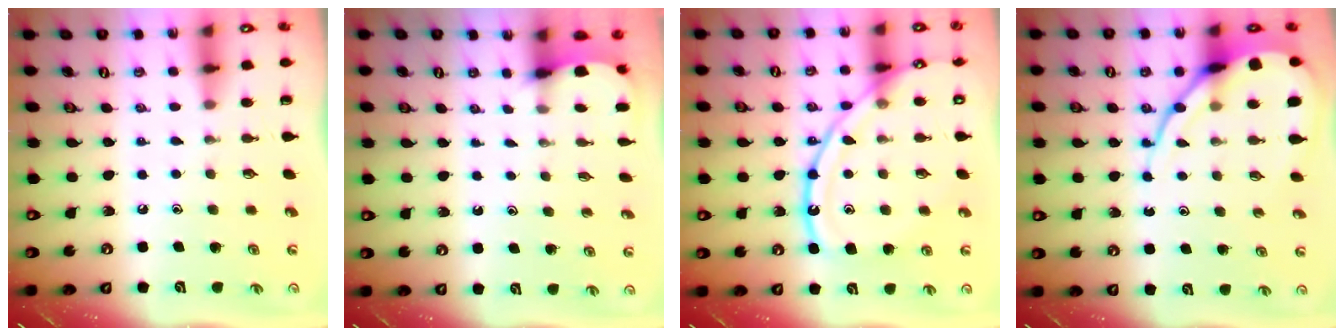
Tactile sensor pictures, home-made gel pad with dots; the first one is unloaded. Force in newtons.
{"total": 2.6, "press": 2.6, "slide": 0.3}
{"total": 16.9, "press": 16.8, "slide": 1.6}
{"total": 12.6, "press": 12.5, "slide": 1.1}